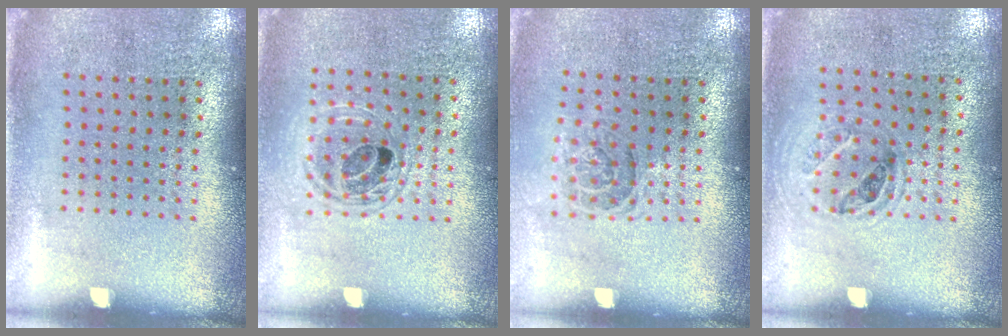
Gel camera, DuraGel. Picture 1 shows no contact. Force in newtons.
{"total": 1.2, "press": 1.1, "slide": 0.5}
{"total": 1.2, "press": 1.1, "slide": 0.5}
{"total": 1.1, "press": 0.9, "slide": 0.6}